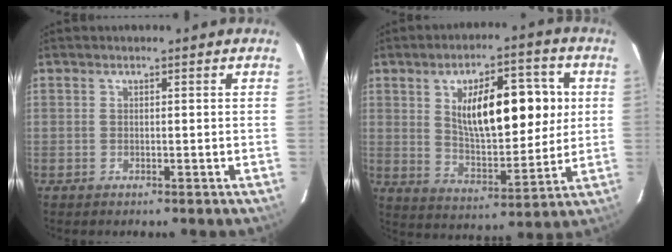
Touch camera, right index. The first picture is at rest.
{"total": 15.7, "force": [3.7, 6.1, 14.0], "torque": [-0.219, 0.017, 0.066]}